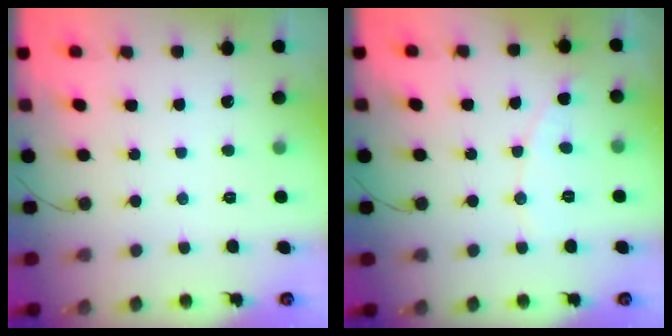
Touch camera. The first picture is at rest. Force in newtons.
{"total": 4.2, "press": 4.2, "slide": 0.3}